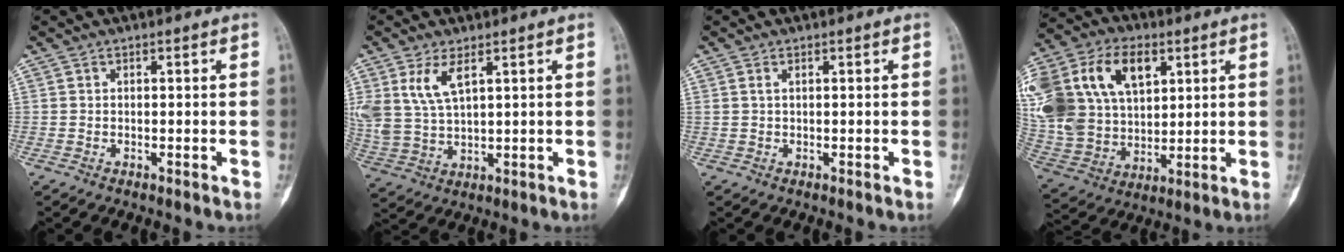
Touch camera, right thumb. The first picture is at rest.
{"total": 8.1, "force": [3.7, 3.7, 6.2], "torque": [-0.133, -0.009, 0.085]}
{"total": 0.8, "force": [0.4, 0.3, 0.6], "torque": [-0.014, 0.007, 0.008]}
{"total": 27.8, "force": [9.6, 18.7, 18.2], "torque": [-0.408, 0.036, 0.191]}